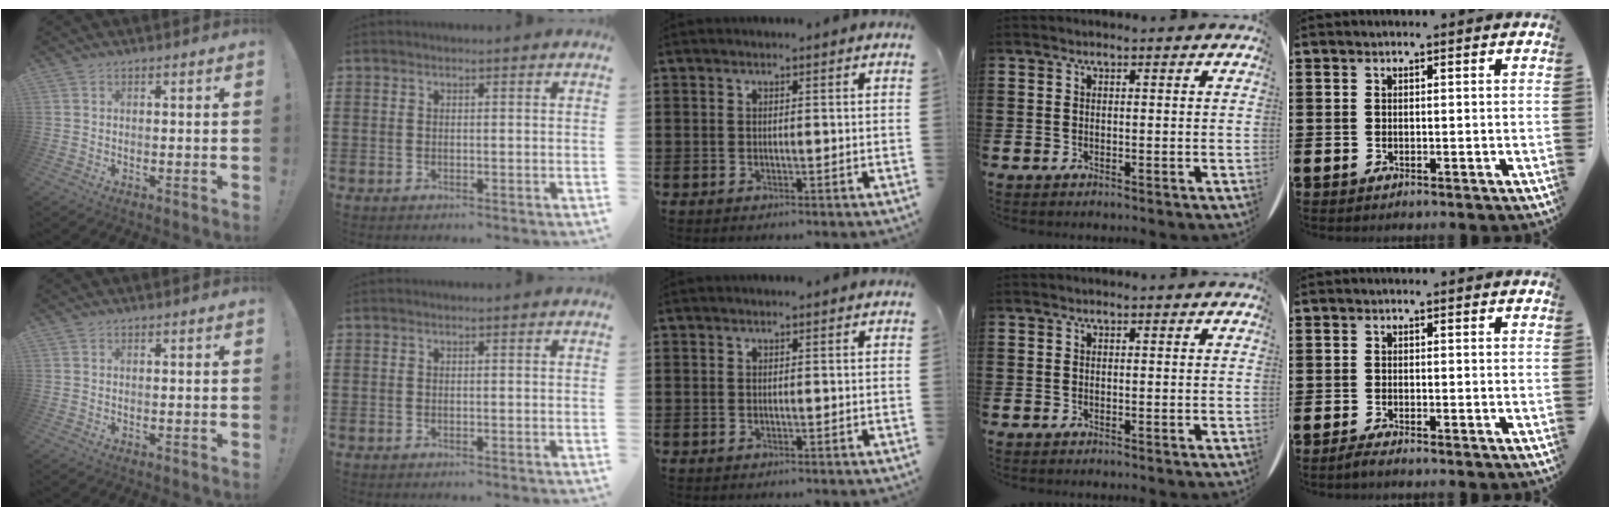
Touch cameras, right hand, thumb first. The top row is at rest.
{"little": {"total": 1.0, "force": [-0.7, 0.1, 0.7], "torque": [-0.012, -0.004, -0.013]}}